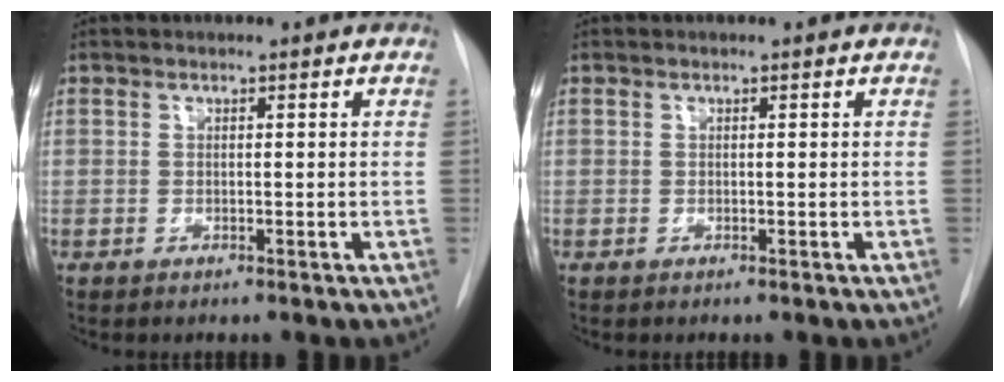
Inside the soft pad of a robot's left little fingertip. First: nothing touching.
{"total": 0.0}